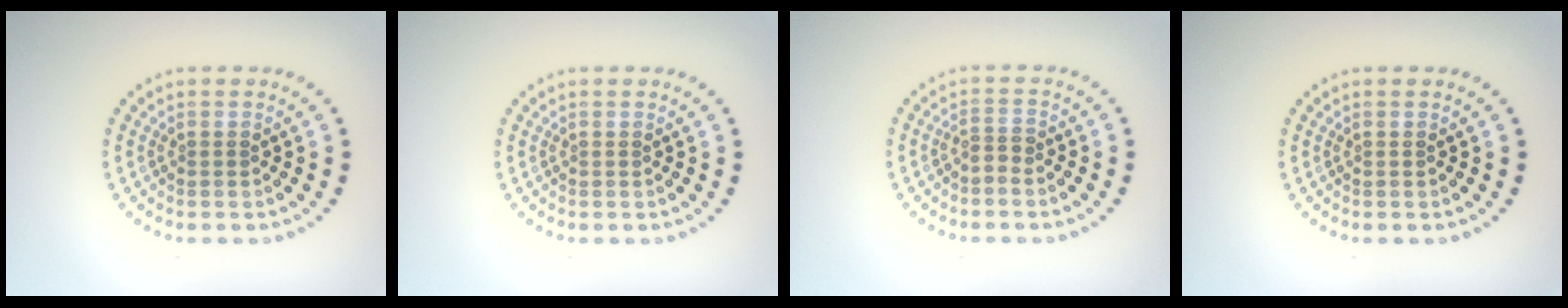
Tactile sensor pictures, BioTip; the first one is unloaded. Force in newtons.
{"total": 0.0}
{"total": 1.1, "press": 0.7, "slide": 0.9}
{"total": 0.0}